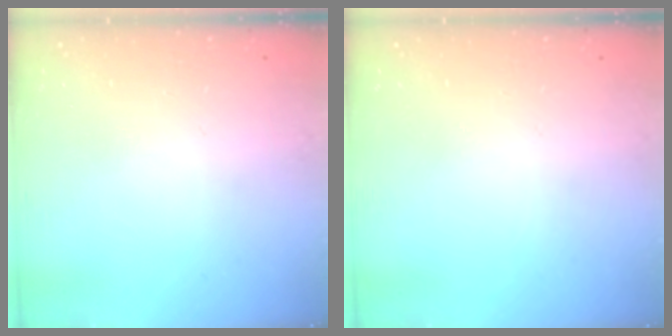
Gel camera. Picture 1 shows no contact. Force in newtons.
{"total": 0.0}